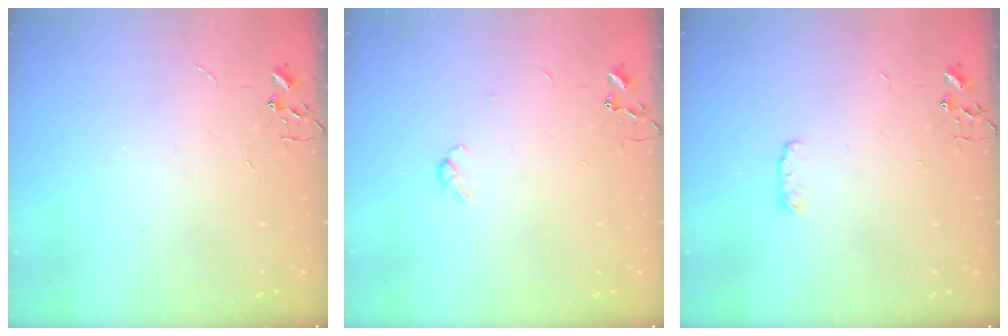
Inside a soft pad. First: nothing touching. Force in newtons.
{"total": 4.3, "press": 4.3, "slide": 0.7}
{"total": 4.2, "press": 4.1, "slide": 0.6}